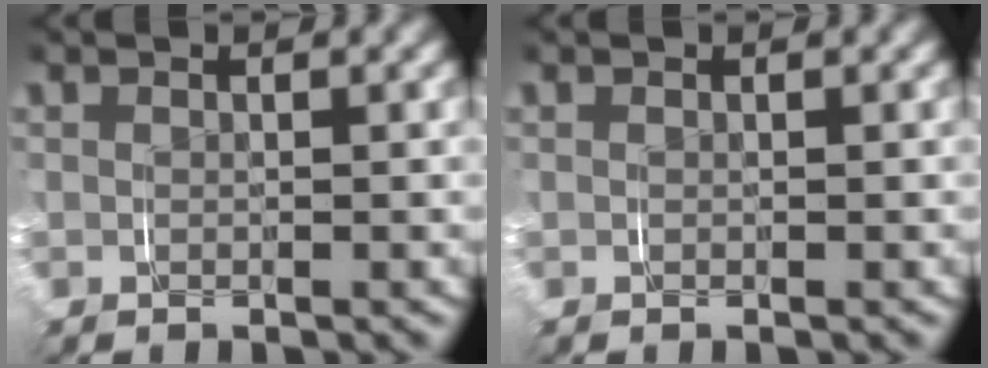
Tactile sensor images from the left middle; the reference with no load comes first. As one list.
[{"total": 0.0}]